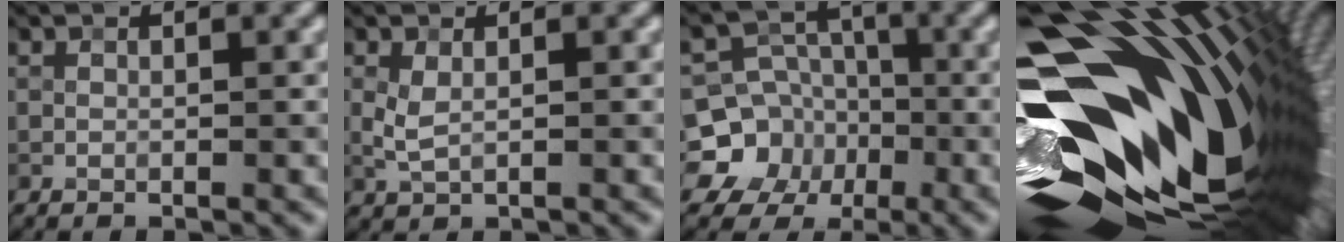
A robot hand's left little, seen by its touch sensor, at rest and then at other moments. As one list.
[{"total": 1.2, "force": [0.0, 0.5, 1.1], "torque": [-0.029, -0.002, 0.002]}, {"total": 8.2, "force": [-3.7, 7.2, 1.3], "torque": [-0.009, 0.003, -0.087]}, {"total": 20.0, "force": [-0.6, 11.4, 16.4], "torque": [-0.284, -0.006, 0.002]}]